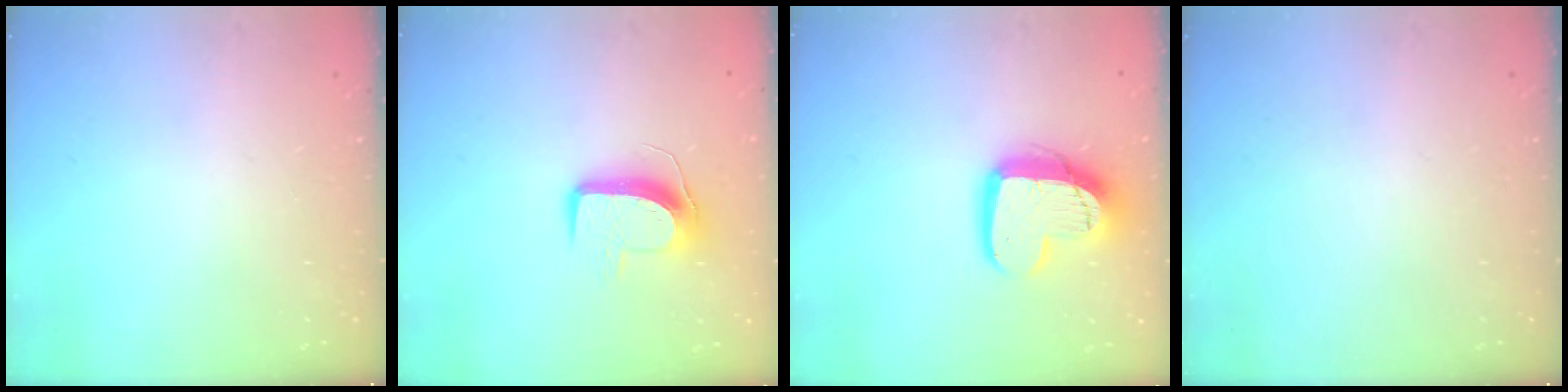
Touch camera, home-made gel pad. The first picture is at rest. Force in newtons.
{"total": 9.6, "press": 9.6, "slide": 0.2}
{"total": 14.0, "press": 13.9, "slide": 1.3}
{"total": 0.0}